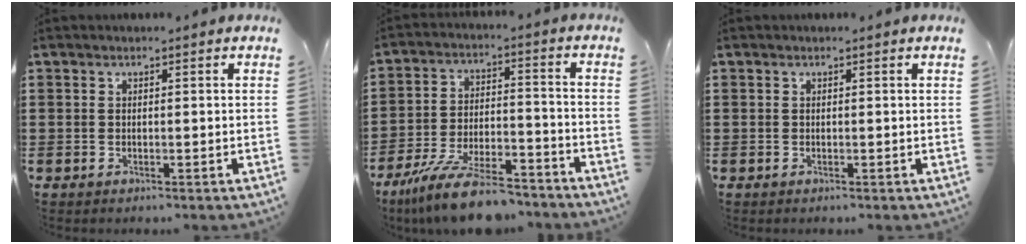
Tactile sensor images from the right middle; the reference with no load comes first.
{"total": 11.6, "force": [-9.8, 1.8, 5.9], "torque": [-0.106, 0.026, -0.187]}
{"total": 0.0}